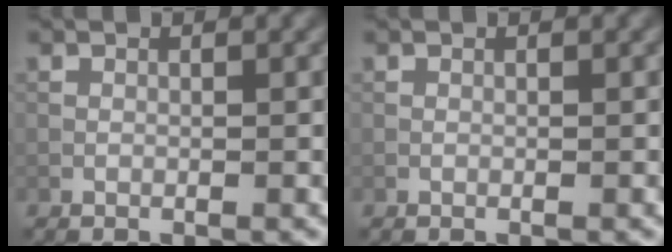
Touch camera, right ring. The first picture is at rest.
{"total": 0.0}